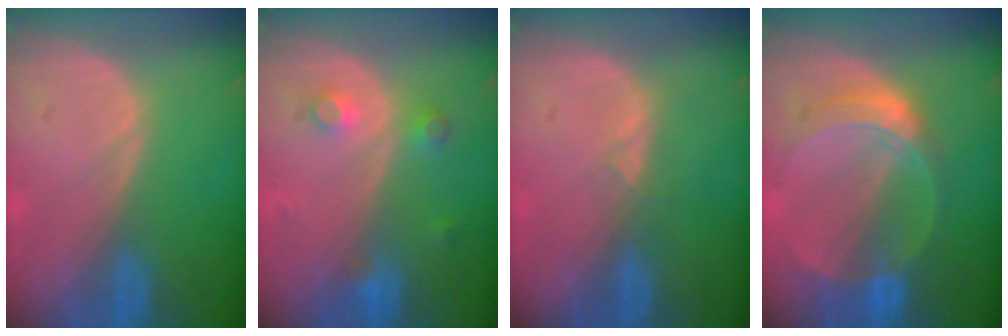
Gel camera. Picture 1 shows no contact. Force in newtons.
{"total": 3.3, "press": 3.1, "slide": 1.1}
{"total": 1.4, "press": 1.2, "slide": 0.8}
{"total": 7.1, "press": 6.2, "slide": 3.4}